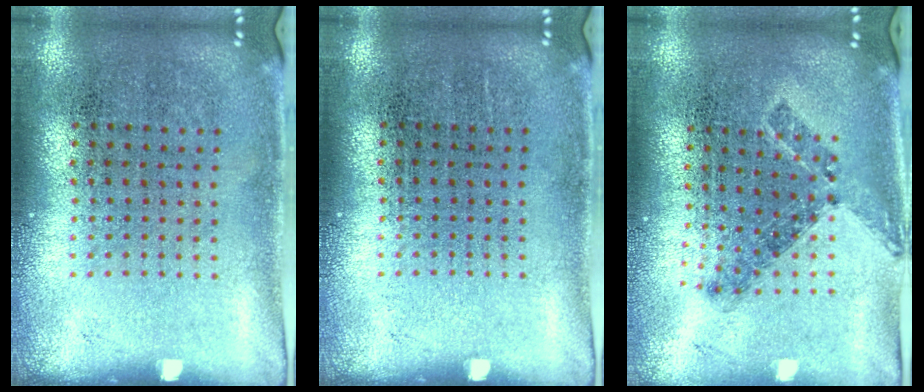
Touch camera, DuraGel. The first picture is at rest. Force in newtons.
{"total": 0.0}
{"total": 0.8, "press": 0.7, "slide": 0.4}